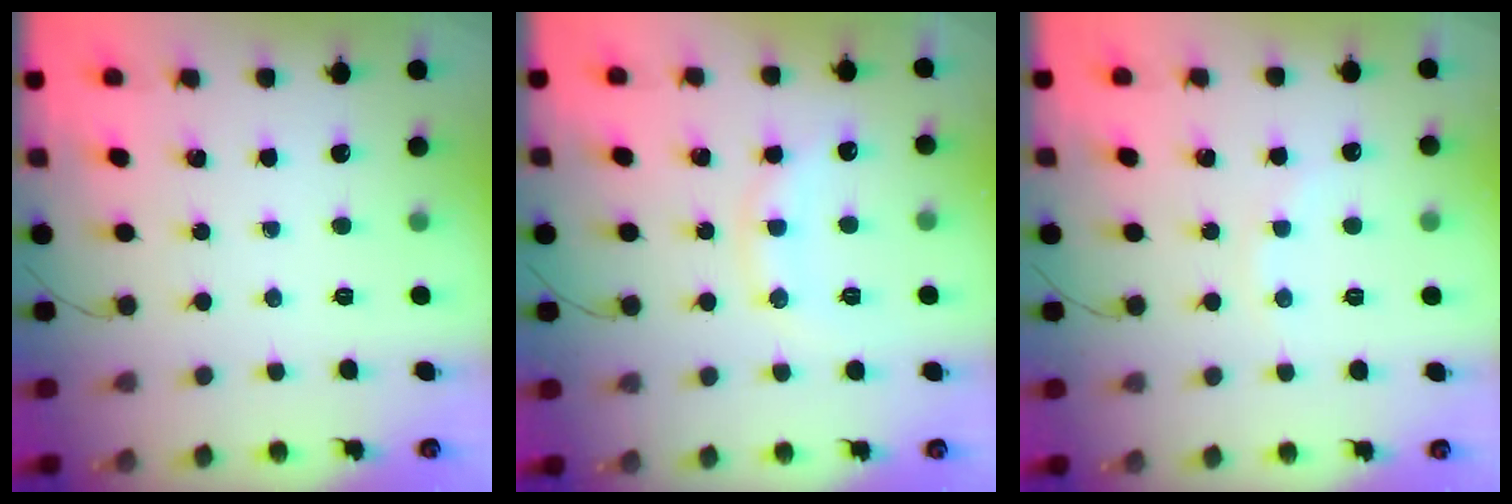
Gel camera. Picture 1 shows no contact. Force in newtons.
{"total": 10.6, "press": 10.6, "slide": 0.9}
{"total": 3.6, "press": 3.5, "slide": 1.0}